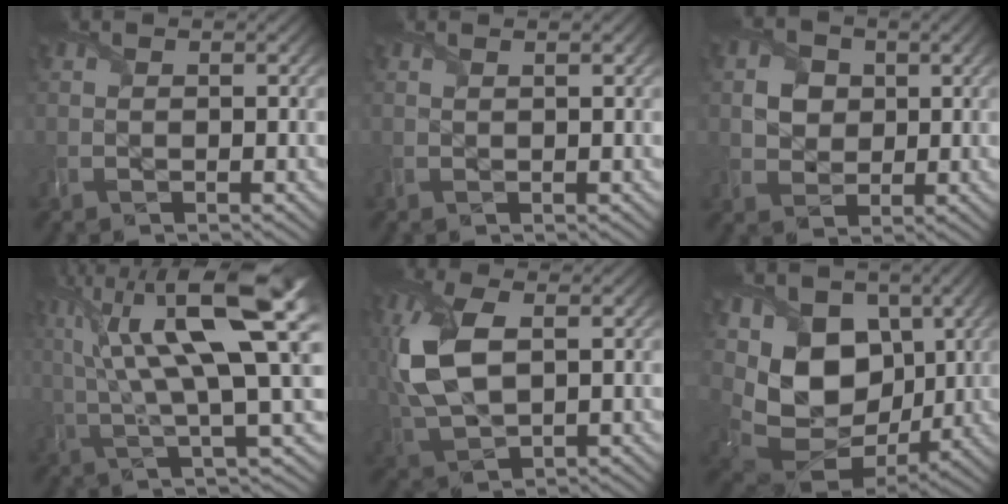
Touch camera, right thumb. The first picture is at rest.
{"total": 0.7, "force": [0.4, 0.0, 0.6], "torque": [-0.013, 0.003, 0.007]}
{"total": 4.0, "force": [0.9, 3.5, 1.8], "torque": [-0.046, -0.001, 0.009]}
{"total": 16.5, "force": [5.7, 4.9, 14.7], "torque": [-0.291, 0.010, 0.107]}
{"total": 10.2, "force": [1.6, 5.5, 8.4], "torque": [-0.229, 0.001, 0.032]}
{"total": 14.4, "force": [2.0, 10.9, 9.2], "torque": [-0.201, -0.020, 0.052]}